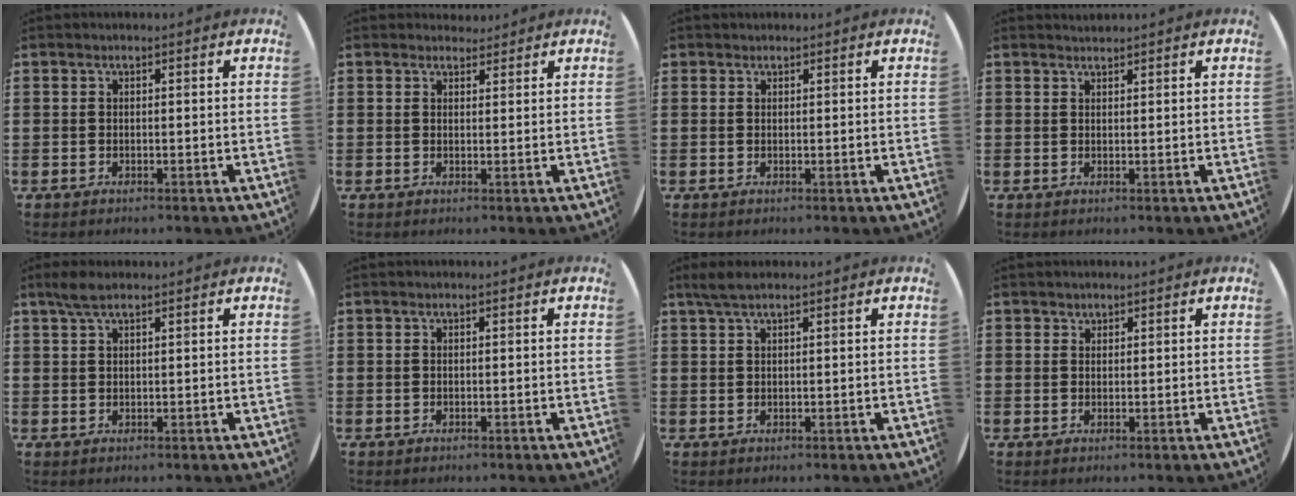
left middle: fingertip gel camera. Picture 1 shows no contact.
{"total": 1.5, "force": [1.5, 0.4, -0.1], "torque": [0.009, 0.001, 0.027]}
{"total": 0.5, "force": [0.4, 0.2, -0.1], "torque": [0.003, 0.004, 0.008]}
{"total": 0.9, "force": [0.9, 0.0, -0.1], "torque": [0.003, 0.001, 0.017]}
{"total": 2.6, "force": [1.9, 0.5, 1.7], "torque": [-0.036, 0.006, 0.033]}
{"total": 0.0}
{"total": 2.1, "force": [1.5, 0.3, 1.3], "torque": [-0.028, 0.004, 0.027]}
{"total": 1.0, "force": [0.9, 0.5, -0.1], "torque": [0.009, -0.001, 0.015]}